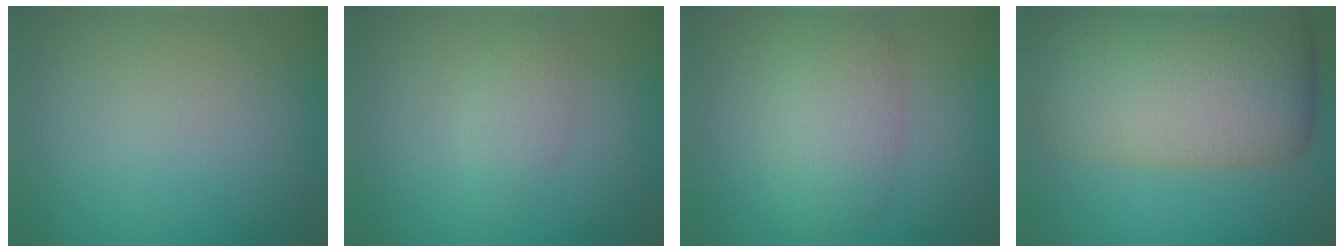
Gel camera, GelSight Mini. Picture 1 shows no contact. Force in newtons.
{"total": 1.7, "press": 1.7, "slide": 0.0}
{"total": 5.0, "press": 5.0, "slide": 0.1}
{"total": 12.8, "press": 12.8, "slide": 0.5}